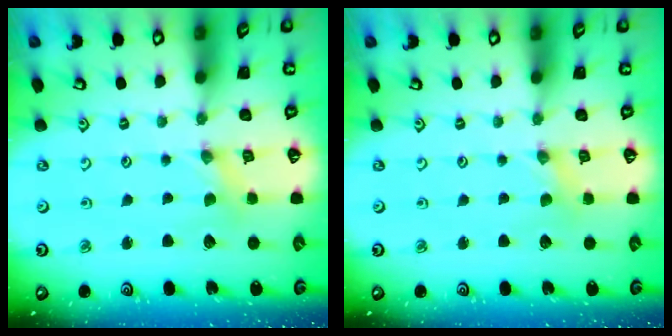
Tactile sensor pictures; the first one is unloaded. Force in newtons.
{"total": 0.0}